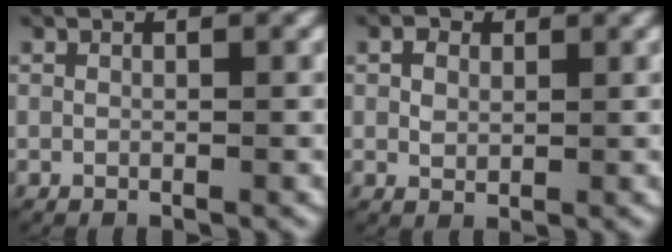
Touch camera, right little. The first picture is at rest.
{"total": 1.7, "force": [0.5, 1.3, 0.8], "torque": [-0.022, -0.009, 0.016]}